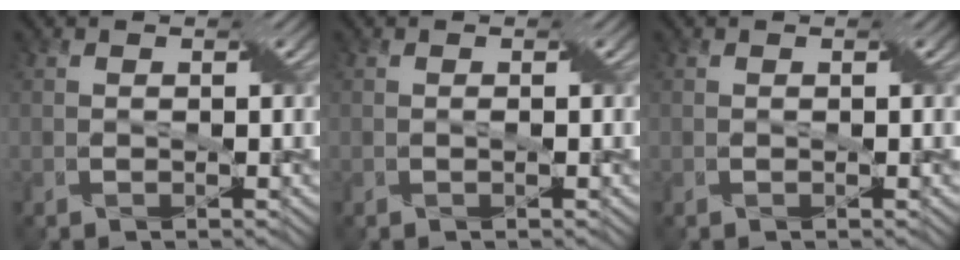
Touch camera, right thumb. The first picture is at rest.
{"total": 0.0}
{"total": 0.0}